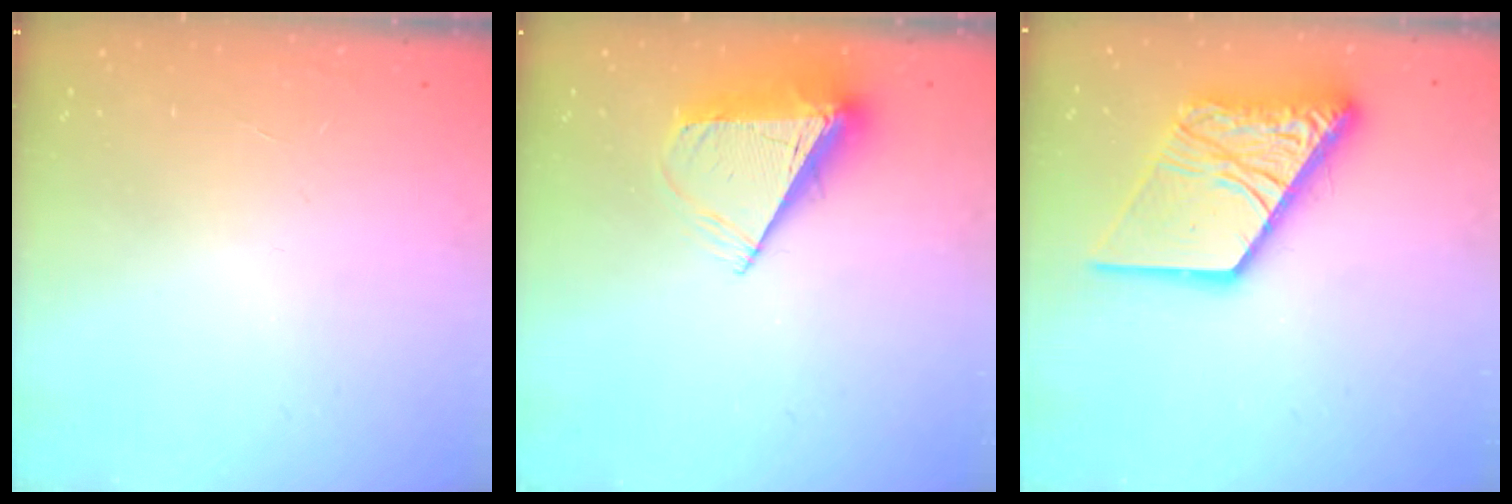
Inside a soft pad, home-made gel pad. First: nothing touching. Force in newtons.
{"total": 9.5, "press": 9.5, "slide": 0.9}
{"total": 17.5, "press": 17.4, "slide": 2.0}